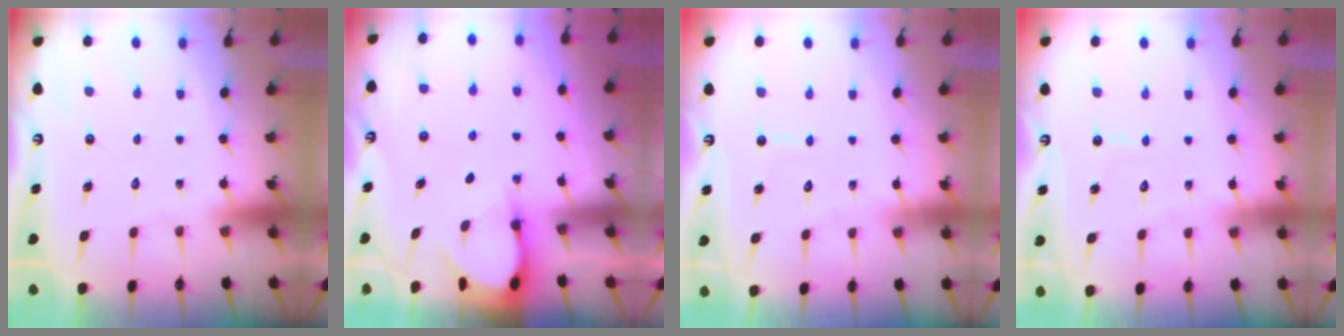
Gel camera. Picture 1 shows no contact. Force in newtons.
{"total": 3.1, "press": 3.1, "slide": 0.3}
{"total": 2.6, "press": 2.6, "slide": 0.3}
{"total": 2.6, "press": 2.6, "slide": 0.3}